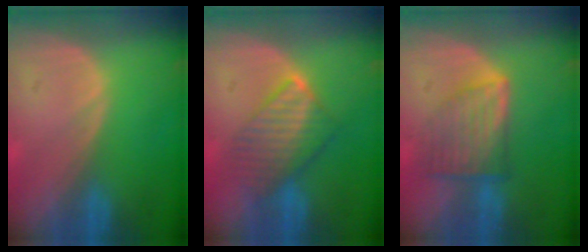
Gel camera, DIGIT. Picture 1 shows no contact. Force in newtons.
{"total": 6.4, "press": 6.4, "slide": 0.6}
{"total": 7.3, "press": 6.6, "slide": 3.2}